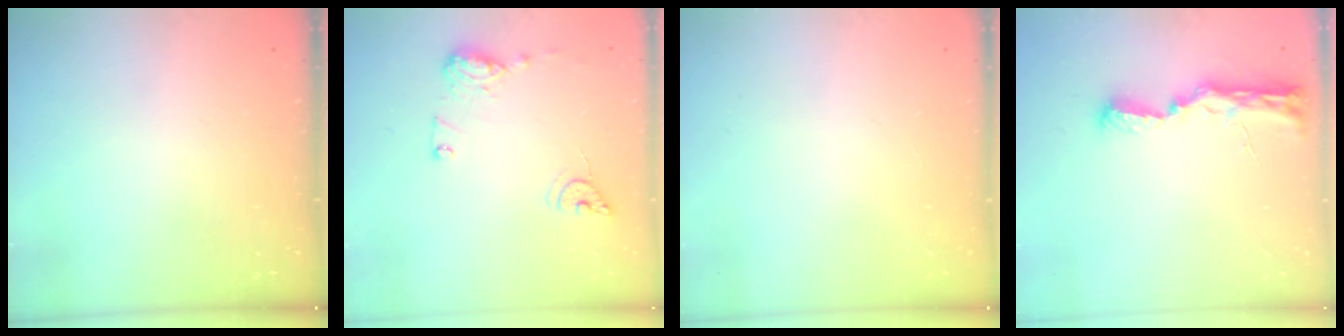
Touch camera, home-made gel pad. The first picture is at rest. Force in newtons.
{"total": 10.4, "press": 10.3, "slide": 0.9}
{"total": 0.0}
{"total": 8.8, "press": 8.8, "slide": 1.0}